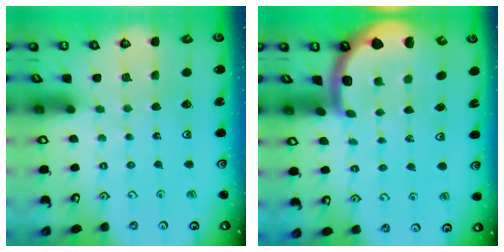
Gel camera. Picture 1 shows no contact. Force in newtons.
{"total": 6.0, "press": 5.4, "slide": 2.7}